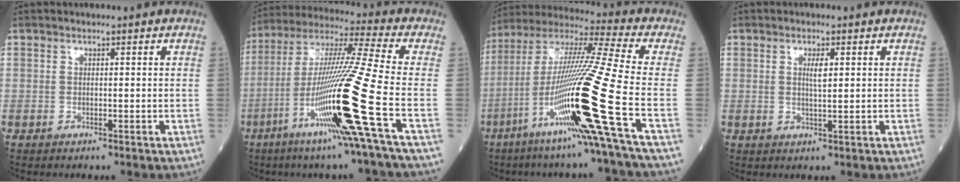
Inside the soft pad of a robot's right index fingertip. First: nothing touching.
{"total": 20.3, "force": [-7.3, -2.6, 18.8], "torque": [-0.388, -0.035, -0.147]}
{"total": 23.3, "force": [-8.8, -2.6, 21.5], "torque": [-0.419, -0.031, -0.171]}
{"total": 2.4, "force": [0.8, 0.3, 2.3], "torque": [-0.044, -0.001, 0.017]}